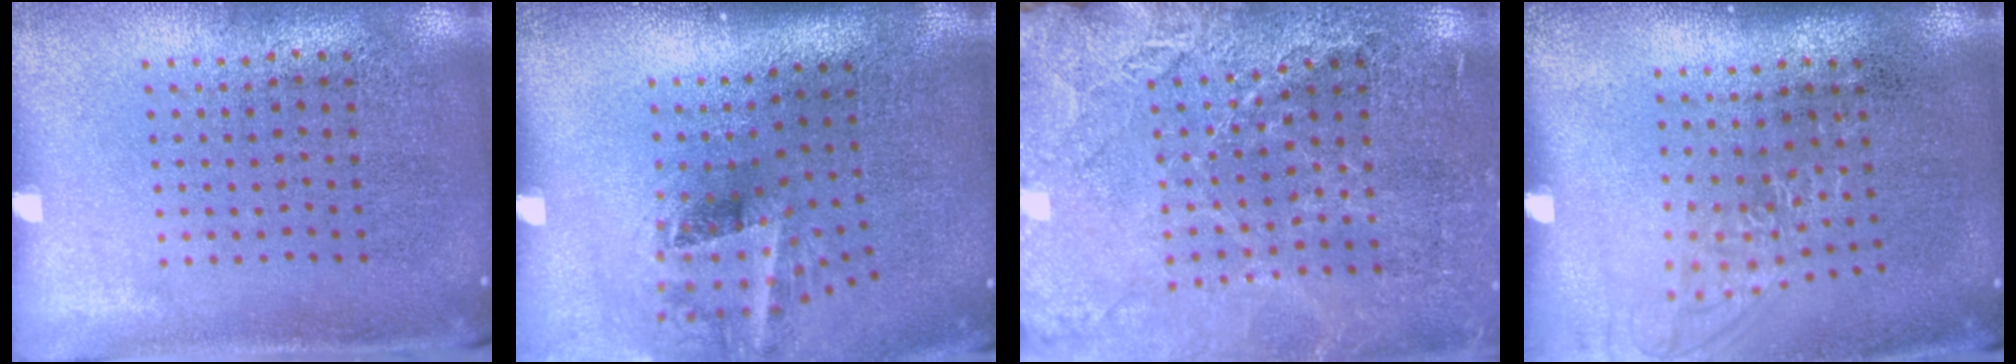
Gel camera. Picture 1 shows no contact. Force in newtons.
{"total": 2.0, "press": 1.2, "slide": 1.6}
{"total": 3.0, "press": 3.0, "slide": 0.2}
{"total": 1.2, "press": 1.0, "slide": 0.7}